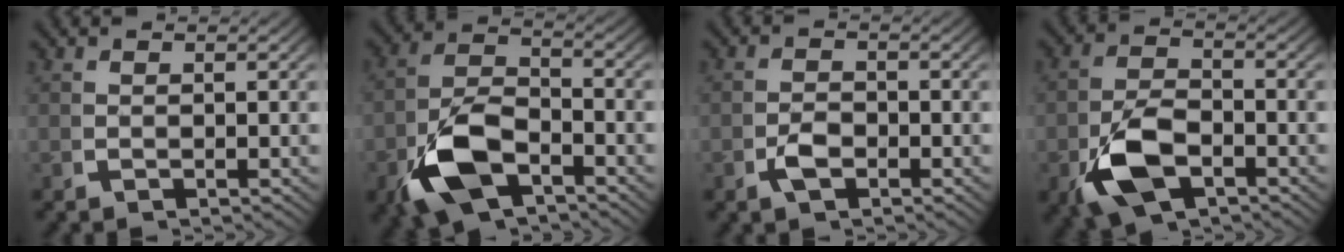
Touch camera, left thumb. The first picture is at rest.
{"total": 9.2, "force": [-3.3, 5.8, 6.3], "torque": [-0.143, -0.031, -0.046]}
{"total": 1.9, "force": [-0.9, 1.1, 1.2], "torque": [-0.028, -0.005, -0.016]}
{"total": 7.4, "force": [-2.6, 4.5, 5.2], "torque": [-0.129, -0.027, -0.033]}